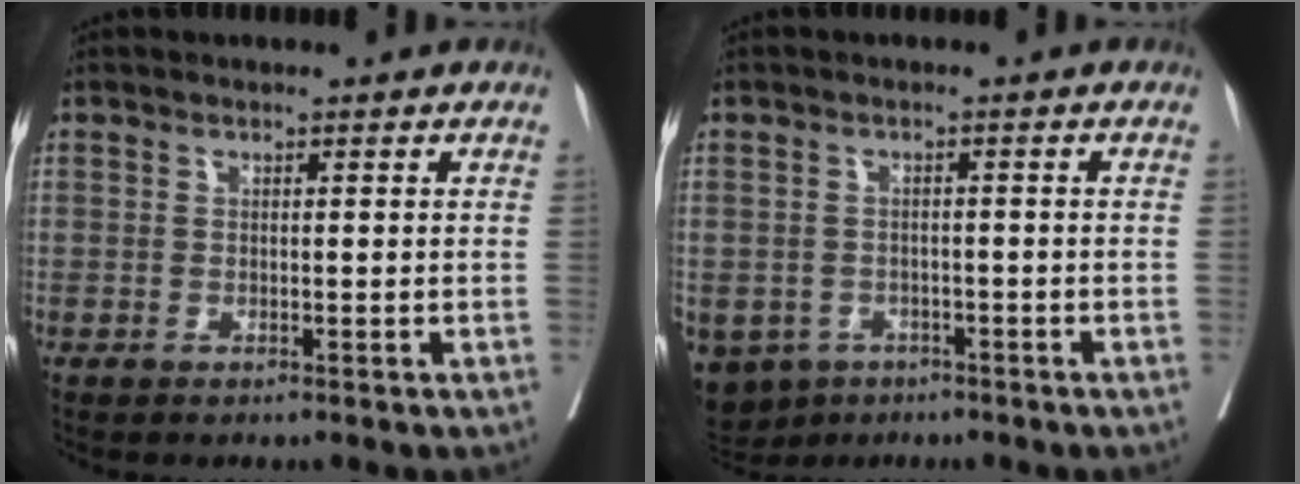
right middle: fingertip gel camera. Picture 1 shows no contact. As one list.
[{"total": 7.5, "force": [-4.6, 5.6, 1.7], "torque": [-0.041, -0.003, -0.065]}]